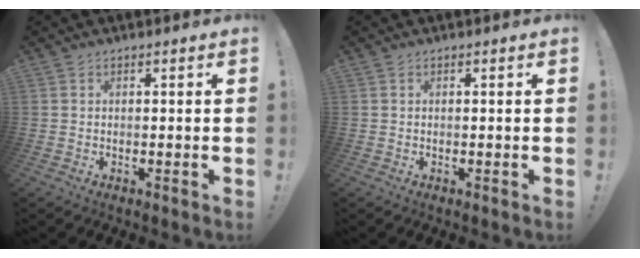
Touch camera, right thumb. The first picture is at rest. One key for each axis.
{"total": 0.0}